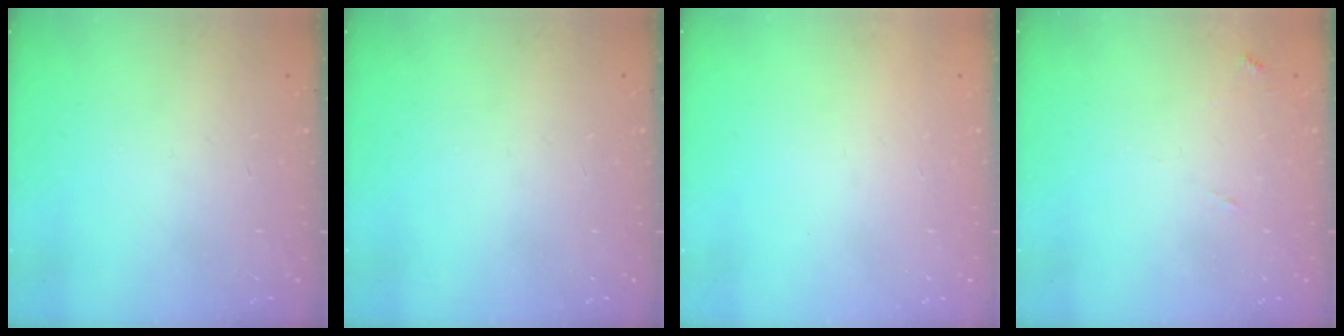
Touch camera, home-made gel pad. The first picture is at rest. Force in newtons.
{"total": 0.0}
{"total": 1.6, "press": 1.5, "slide": 0.1}
{"total": 6.3, "press": 6.3, "slide": 0.5}